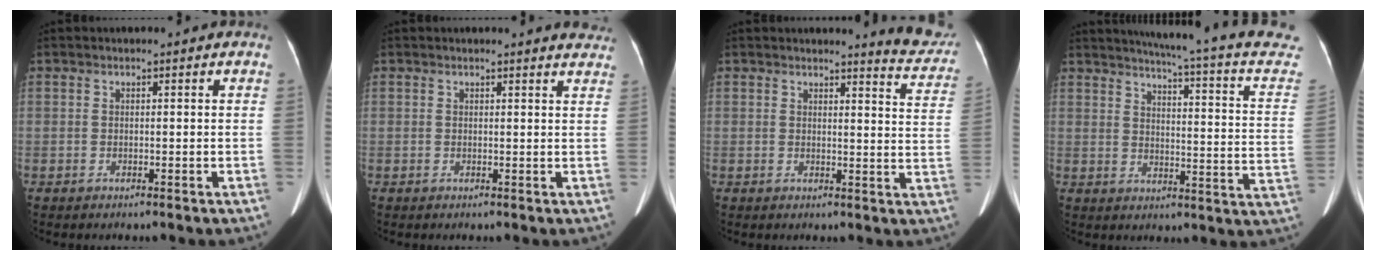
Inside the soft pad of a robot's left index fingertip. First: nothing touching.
{"total": 4.6, "force": [4.5, 0.6, 0.8], "torque": [-0.003, -0.014, 0.024]}
{"total": 7.4, "force": [7.2, 0.4, 1.4], "torque": [-0.004, -0.046, 0.058]}
{"total": 20.4, "force": [17.6, 0.3, 10.4], "torque": [-0.146, -0.064, 0.195]}